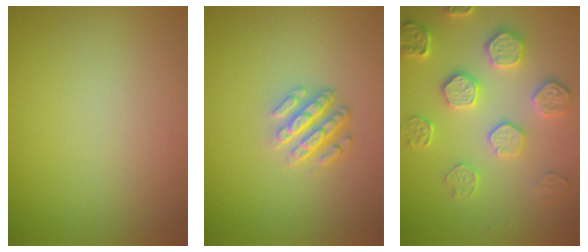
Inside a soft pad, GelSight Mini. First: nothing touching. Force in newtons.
{"total": 3.6, "press": 2.6, "slide": 2.5}
{"total": 3.9, "press": 3.6, "slide": 1.7}